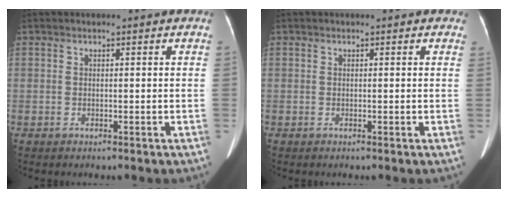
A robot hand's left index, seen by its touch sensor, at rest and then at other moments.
{"total": 0.0}